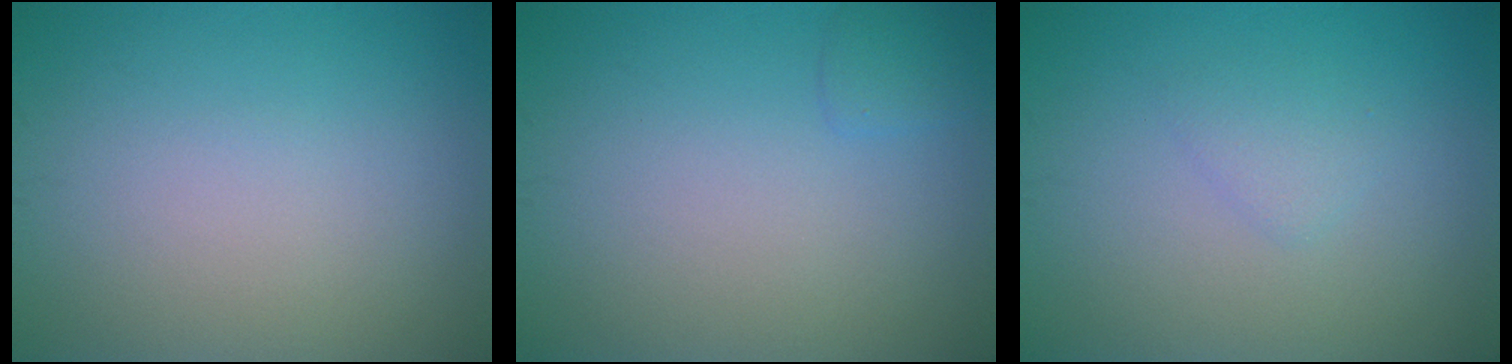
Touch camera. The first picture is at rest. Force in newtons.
{"total": 0.9, "press": 0.9, "slide": 0.1}
{"total": 1.2, "press": 1.2, "slide": 0.1}